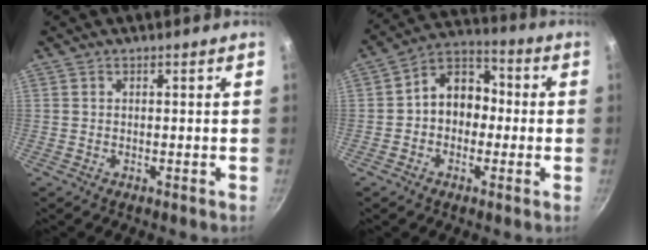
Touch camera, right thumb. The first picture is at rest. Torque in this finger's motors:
{"motor_torque": [-0.15, 0.54, 0.28, -0.08, 0.07]}